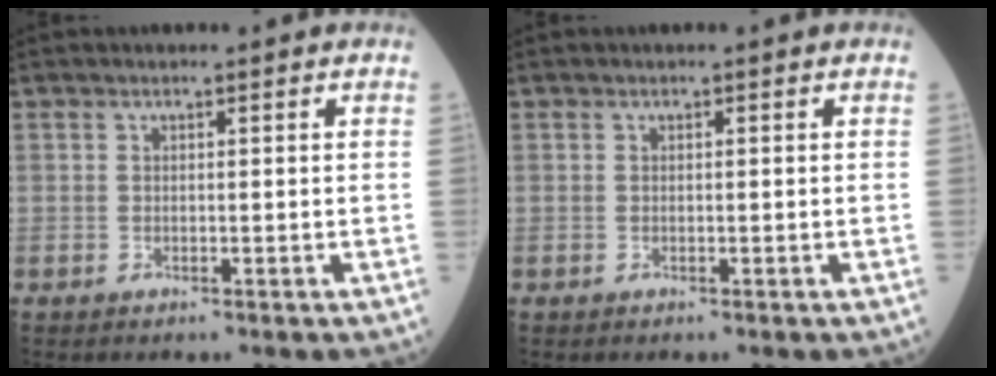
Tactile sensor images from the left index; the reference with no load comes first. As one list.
[{"total": 0.0}]